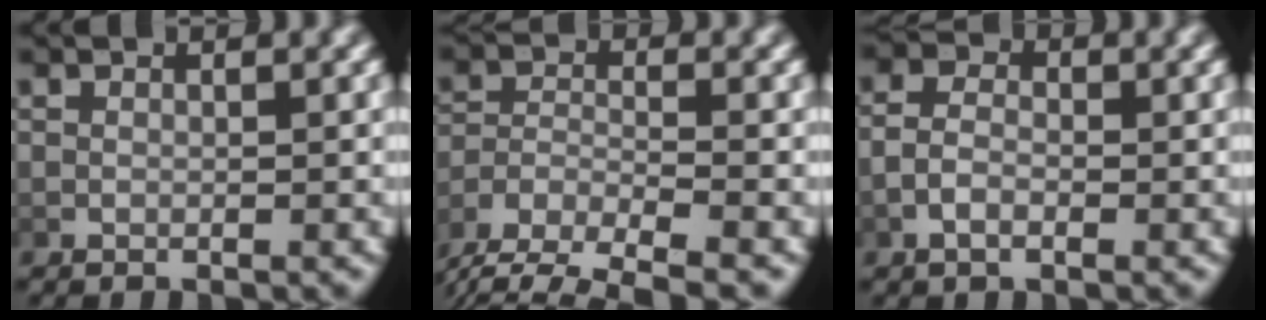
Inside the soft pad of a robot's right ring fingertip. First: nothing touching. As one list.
[{"total": 5.0, "force": [-2.8, 2.9, 2.9], "torque": [-0.075, -0.025, -0.040]}, {"total": 2.7, "force": [-0.6, 1.9, 1.8], "torque": [-0.041, -0.012, -0.006]}]